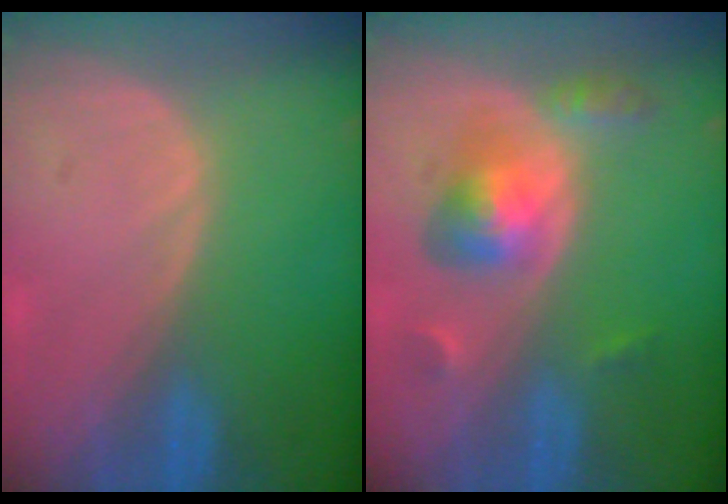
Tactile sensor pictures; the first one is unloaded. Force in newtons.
{"total": 5.9, "press": 5.5, "slide": 1.9}